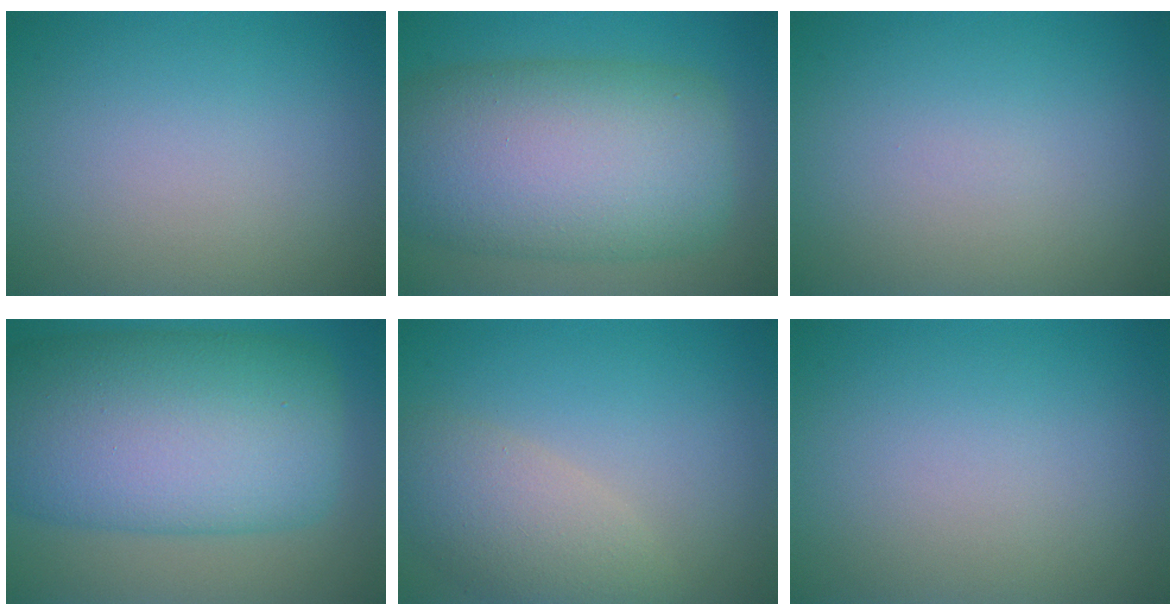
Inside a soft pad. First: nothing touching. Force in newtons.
{"total": 13.3, "press": 13.3, "slide": 0.3}
{"total": 0.0}
{"total": 14.6, "press": 14.6, "slide": 0.1}
{"total": 4.7, "press": 4.7, "slide": 0.5}
{"total": 0.0}